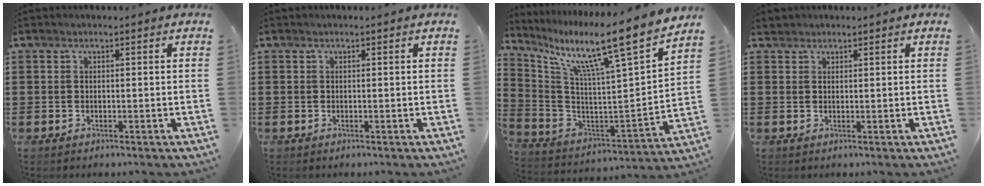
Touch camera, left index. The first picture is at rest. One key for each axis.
{"total": 0.0}
{"total": 11.9, "fx": 8.9, "fy": -0.2, "fz": 7.9, "tx": -0.157, "ty": -0.078, "tz": 0.130}
{"total": 1.0, "fx": 0.9, "fy": 0.3, "fz": 0.0, "tx": -0.003, "ty": 0.001, "tz": 0.019}